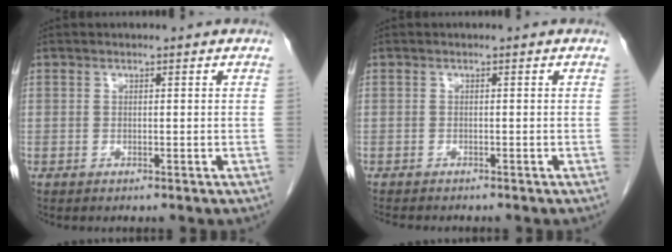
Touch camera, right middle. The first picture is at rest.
{"total": 3.7, "force": [-3.3, 0.8, 1.5], "torque": [-0.024, -0.008, -0.045]}